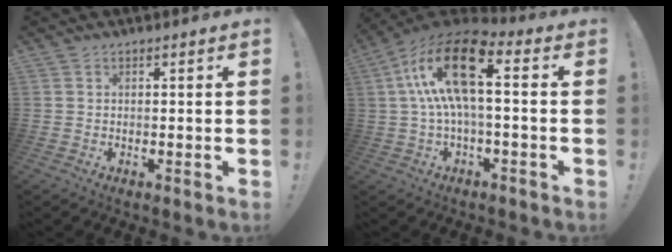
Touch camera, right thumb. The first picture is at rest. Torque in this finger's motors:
{"motor_torque": [-0.12, 1.93, 2.31, -0.39, 0.67]}